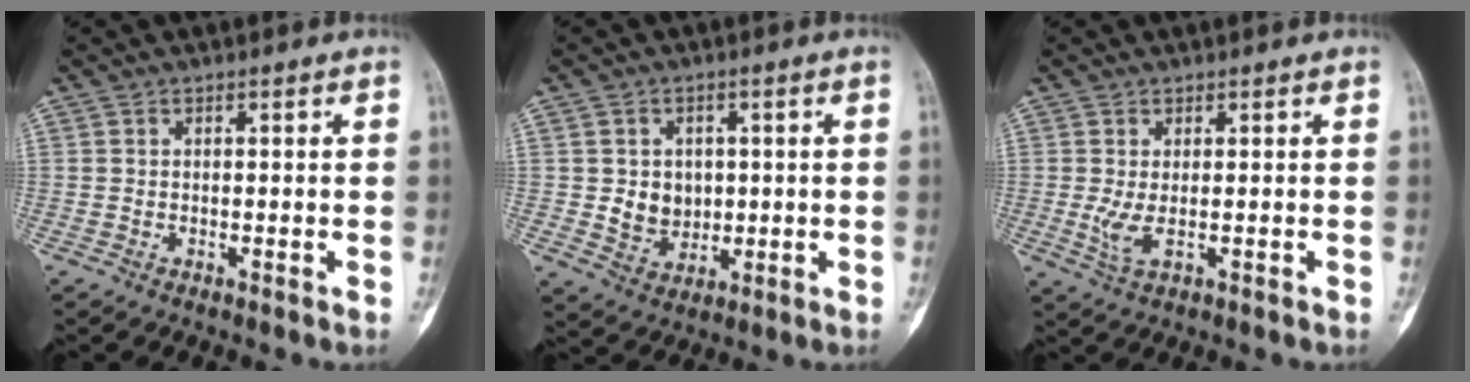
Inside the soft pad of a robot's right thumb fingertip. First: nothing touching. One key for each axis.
{"total": 6.2, "fx": 0.4, "fy": 5.3, "fz": 3.2, "tx": -0.023, "ty": -0.004, "tz": 0.017}
{"total": 3.2, "fx": -0.1, "fy": 1.1, "fz": 3.1, "tx": -0.079, "ty": -0.010, "tz": 0.005}